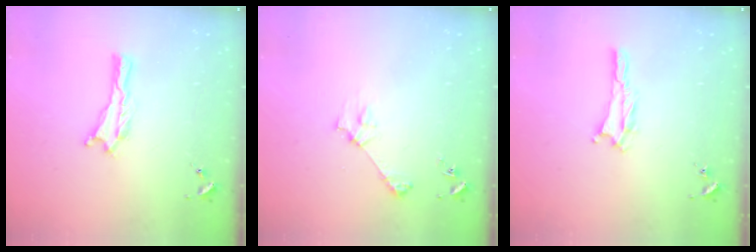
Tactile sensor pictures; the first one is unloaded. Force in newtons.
{"total": 3.6, "press": 3.6, "slide": 0.3}
{"total": 1.4, "press": 1.4, "slide": 0.2}